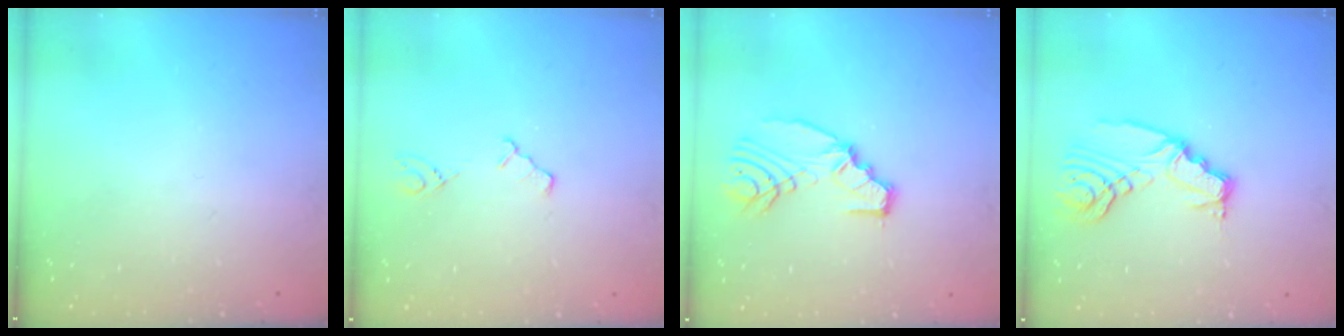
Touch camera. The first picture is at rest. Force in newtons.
{"total": 3.5, "press": 3.4, "slide": 0.5}
{"total": 10.8, "press": 10.1, "slide": 3.8}
{"total": 9.8, "press": 9.7, "slide": 0.9}